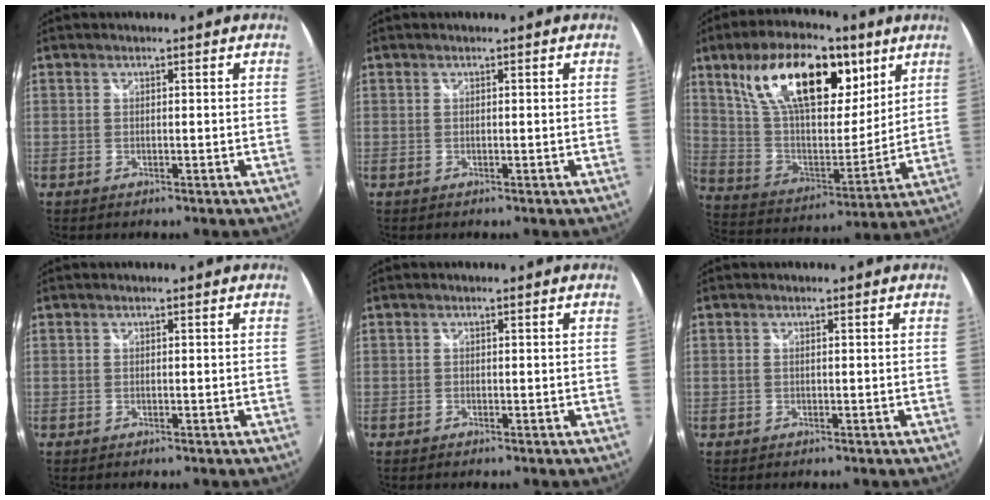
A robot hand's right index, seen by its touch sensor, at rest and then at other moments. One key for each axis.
{"total": 0.0}
{"total": 24.3, "fx": 12.4, "fy": 11.7, "fz": 17.3, "tx": -0.316, "ty": 0.025, "tz": 0.220}
{"total": 0.0}
{"total": 0.0}
{"total": 0.0}